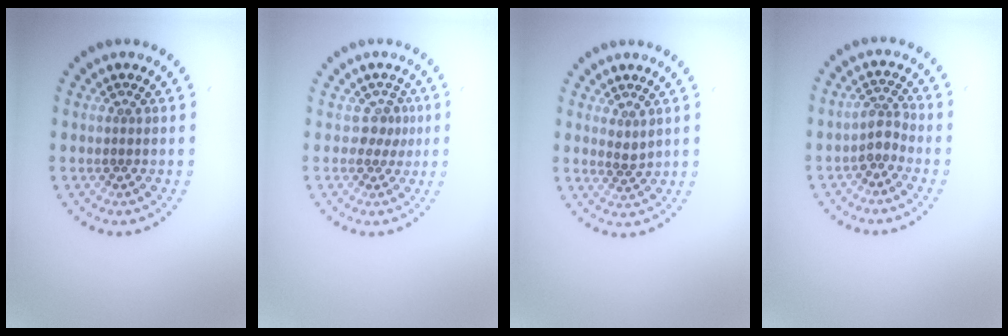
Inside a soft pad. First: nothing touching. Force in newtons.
{"total": 1.5, "press": 1.2, "slide": 0.9}
{"total": 1.3, "press": 1.0, "slide": 0.8}
{"total": 1.9, "press": 1.5, "slide": 1.2}